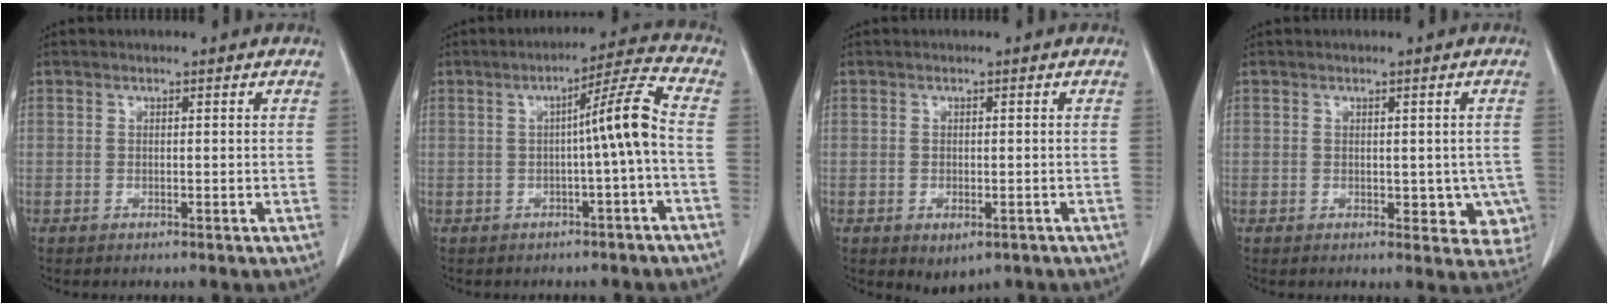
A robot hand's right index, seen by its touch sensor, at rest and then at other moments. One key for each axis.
{"total": 7.0, "fx": -0.9, "fy": -1.0, "fz": 6.8, "tx": -0.103, "ty": 0.019, "tz": -0.013}
{"total": 2.9, "fx": -1.6, "fy": 1.7, "fz": 1.8, "tx": -0.023, "ty": -0.006, "tz": -0.009}
{"total": 5.3, "fx": -0.5, "fy": 3.4, "fz": 4.1, "tx": -0.019, "ty": 0.001, "tz": -0.001}